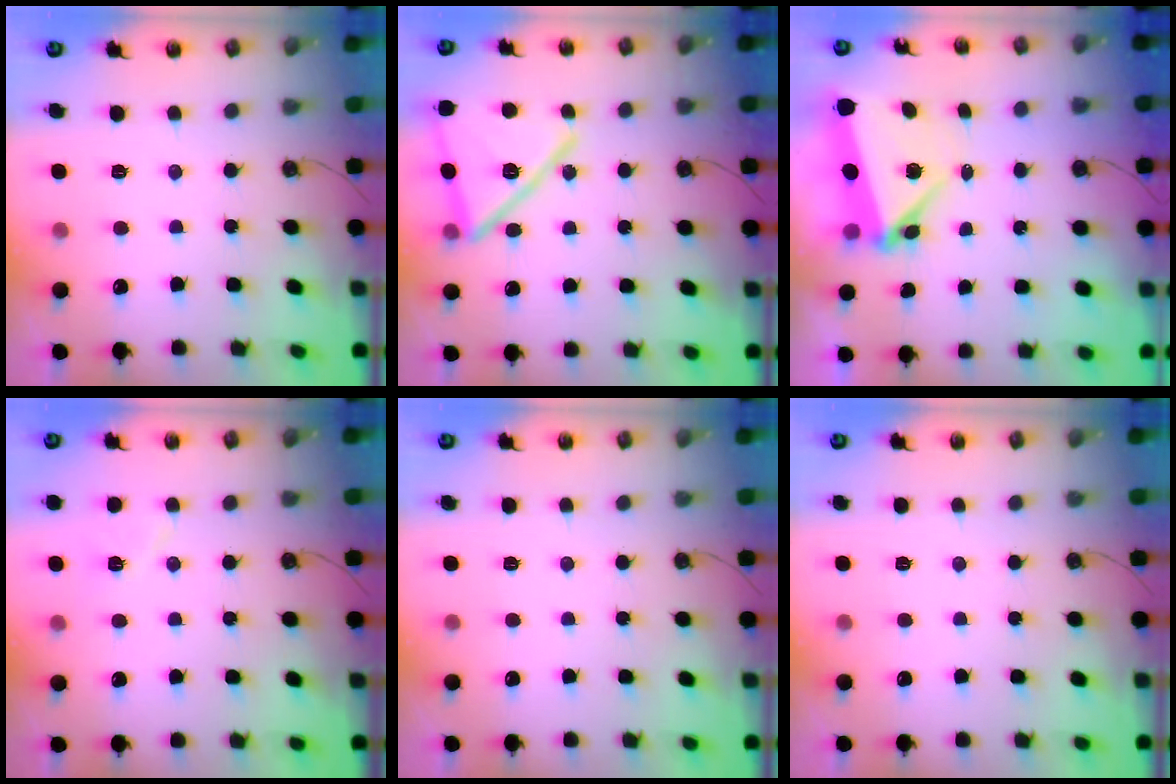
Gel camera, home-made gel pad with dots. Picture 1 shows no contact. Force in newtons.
{"total": 20.3, "press": 20.2, "slide": 2.3}
{"total": 5.3, "press": 5.0, "slide": 1.6}
{"total": 5.5, "press": 5.5, "slide": 0.8}
{"total": 0.0}
{"total": 0.0}